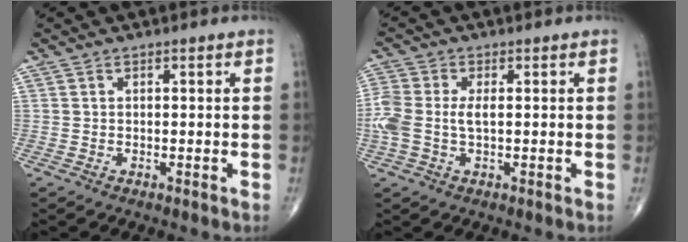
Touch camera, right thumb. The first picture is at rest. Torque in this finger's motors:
{"motor_torque": [0.18, -0.02, 0.50, 0.29, 0.05]}